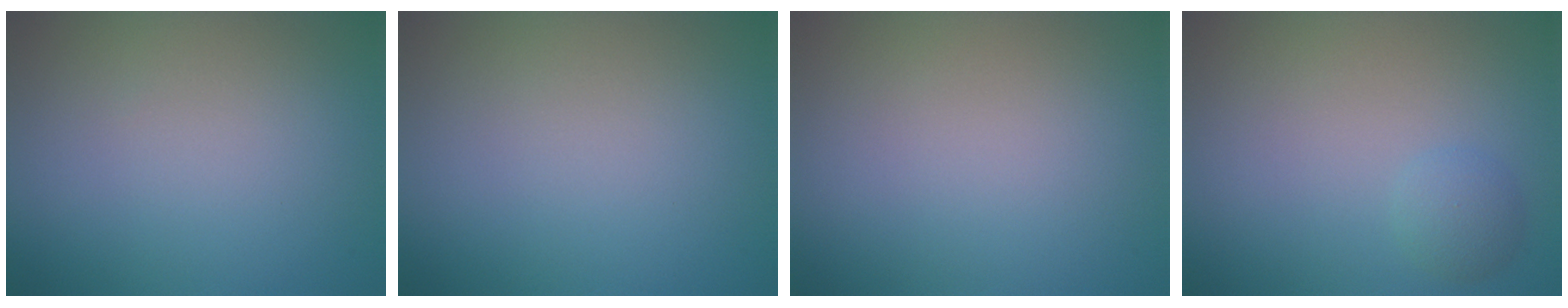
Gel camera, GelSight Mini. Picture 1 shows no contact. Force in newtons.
{"total": 0.0}
{"total": 0.0}
{"total": 1.5, "press": 1.5, "slide": 0.1}